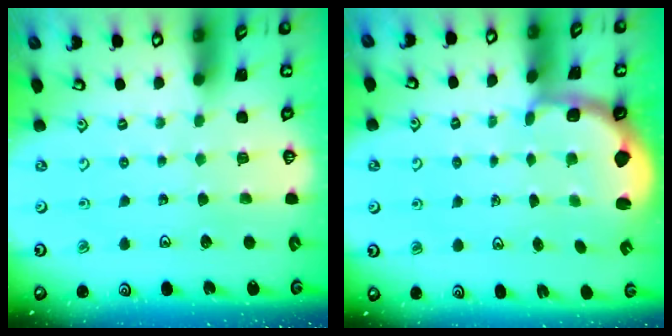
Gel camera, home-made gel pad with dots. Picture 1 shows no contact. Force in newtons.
{"total": 2.5, "press": 1.3, "slide": 2.1}